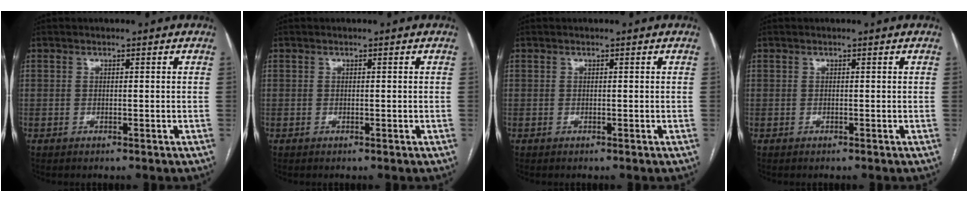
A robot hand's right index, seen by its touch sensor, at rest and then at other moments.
{"total": 0.0}
{"total": 0.0}
{"total": 0.0}